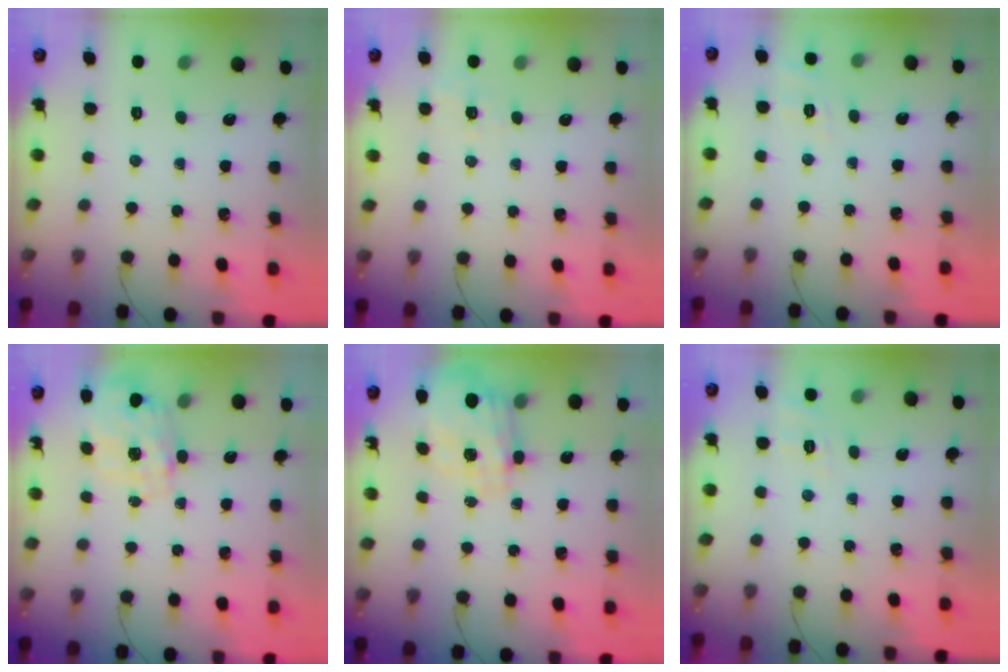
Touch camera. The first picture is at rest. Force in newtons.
{"total": 1.8, "press": 0.4, "slide": 1.8}
{"total": 2.4, "press": 1.3, "slide": 2.1}
{"total": 2.8, "press": 2.6, "slide": 0.9}
{"total": 3.1, "press": 3.0, "slide": 1.0}
{"total": 2.4, "press": 1.3, "slide": 2.1}